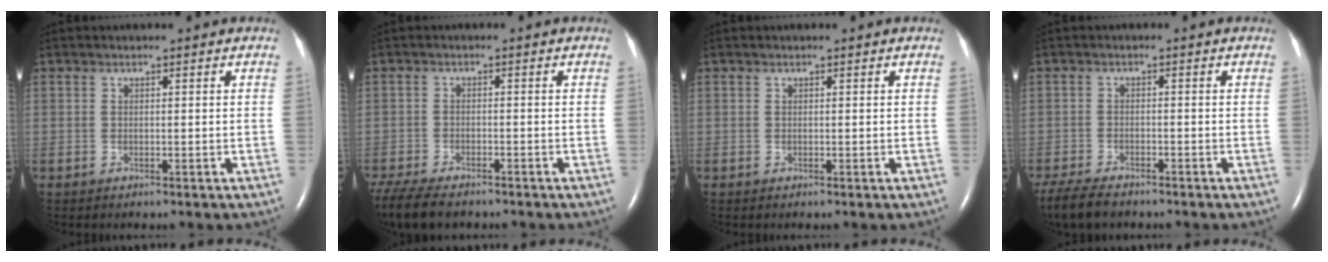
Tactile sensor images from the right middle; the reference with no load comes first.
{"total": 9.2, "force": [-7.4, 2.6, 4.7], "torque": [-0.091, -0.021, -0.125]}
{"total": 0.0}
{"total": 5.9, "force": [-4.9, 1.5, 2.9], "torque": [-0.056, -0.017, -0.087]}